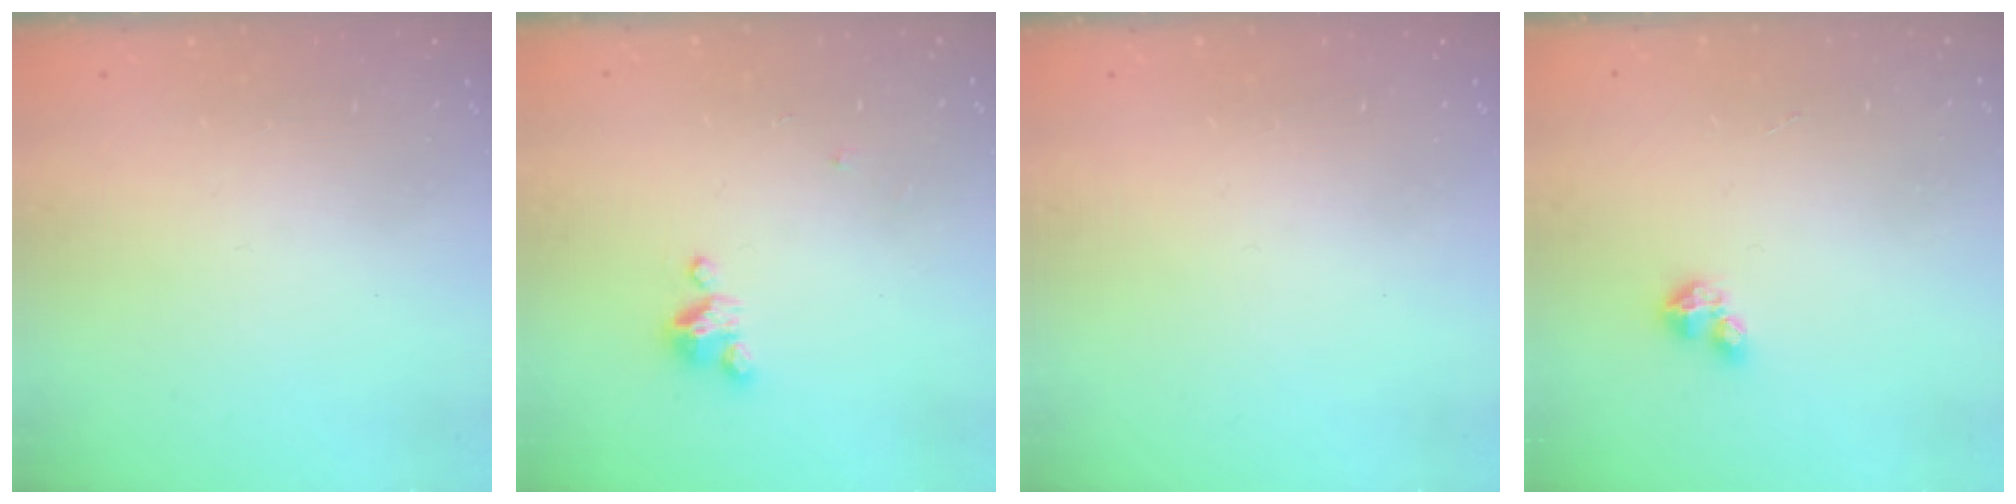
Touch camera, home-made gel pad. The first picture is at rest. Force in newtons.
{"total": 2.9, "press": 2.9, "slide": 0.3}
{"total": 0.0}
{"total": 2.8, "press": 2.8, "slide": 0.2}